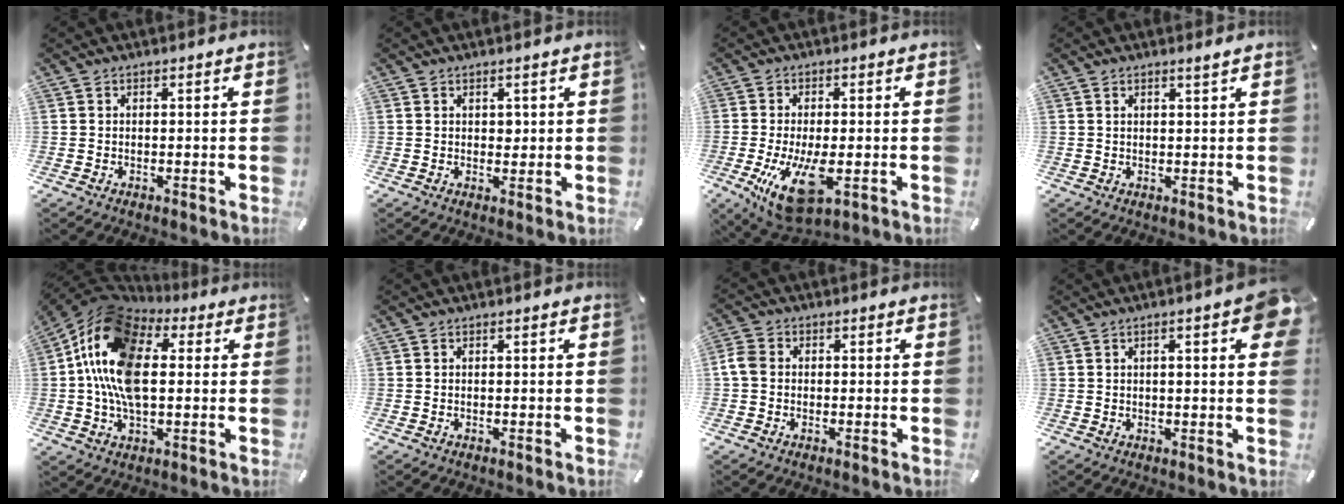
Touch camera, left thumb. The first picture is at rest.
{"total": 1.1, "force": [0.6, 0.8, 0.4], "torque": [-0.001, -0.001, 0.009]}
{"total": 13.3, "force": [-3.0, 5.7, 11.6], "torque": [-0.213, -0.022, -0.044]}
{"total": 1.4, "force": [1.0, 0.1, 1.0], "torque": [-0.020, -0.002, 0.017]}
{"total": 19.0, "force": [1.9, 12.1, 14.6], "torque": [-0.315, 0.007, 0.028]}
{"total": 0.0}
{"total": 3.5, "force": [-0.5, 2.8, 2.1], "torque": [-0.051, 0.005, -0.012]}
{"total": 7.1, "force": [2.4, 1.7, 6.4], "torque": [-0.088, -0.004, 0.036]}